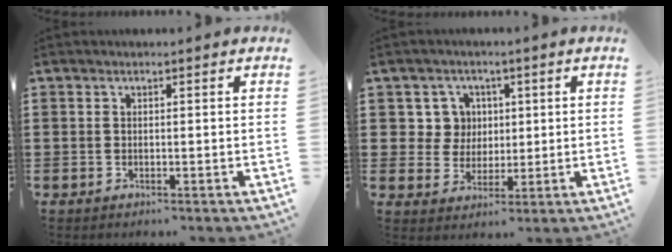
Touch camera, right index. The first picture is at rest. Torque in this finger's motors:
{"motor_torque": [0.04, -0.01, 0.02, 0.02]}